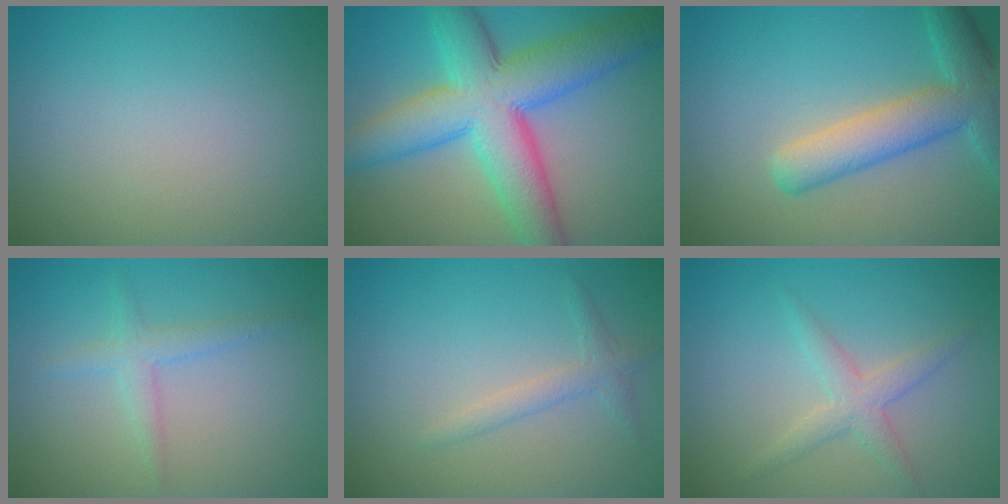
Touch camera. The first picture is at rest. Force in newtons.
{"total": 10.9, "press": 10.9, "slide": 0.2}
{"total": 5.9, "press": 5.9, "slide": 0.4}
{"total": 2.0, "press": 2.0, "slide": 0.0}
{"total": 1.6, "press": 1.6, "slide": 0.1}
{"total": 2.3, "press": 2.3, "slide": 0.1}